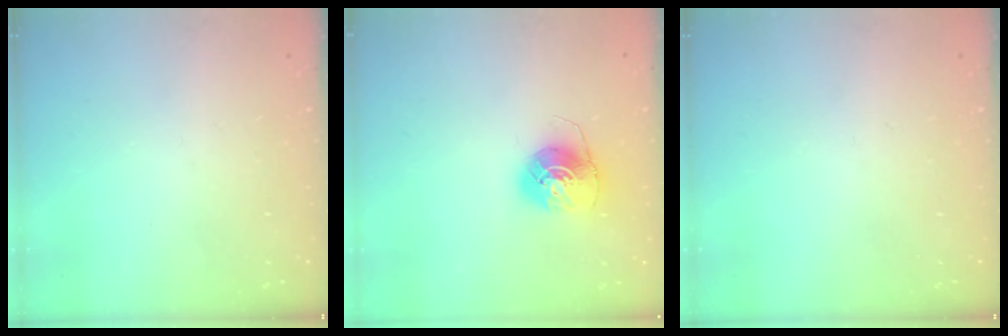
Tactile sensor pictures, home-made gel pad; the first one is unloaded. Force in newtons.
{"total": 8.1, "press": 8.1, "slide": 0.5}
{"total": 0.0}